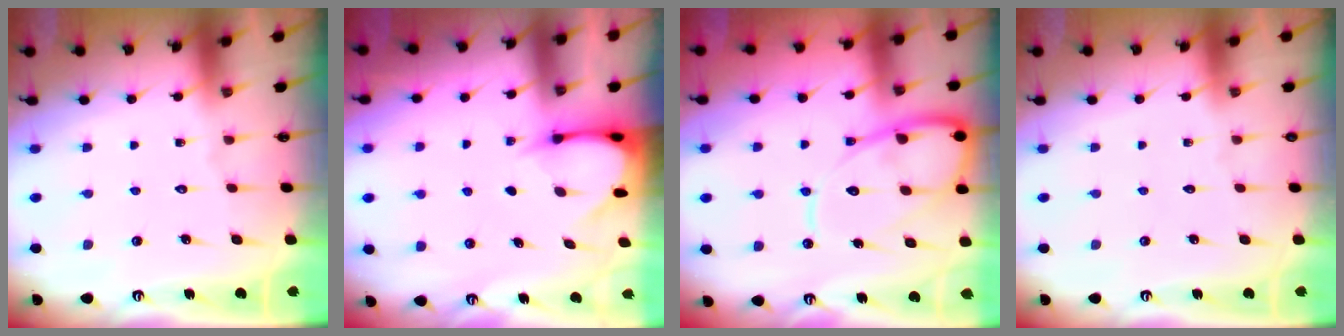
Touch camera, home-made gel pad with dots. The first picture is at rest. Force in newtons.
{"total": 3.4, "press": 3.4, "slide": 0.4}
{"total": 13.2, "press": 13.1, "slide": 1.2}
{"total": 0.0}